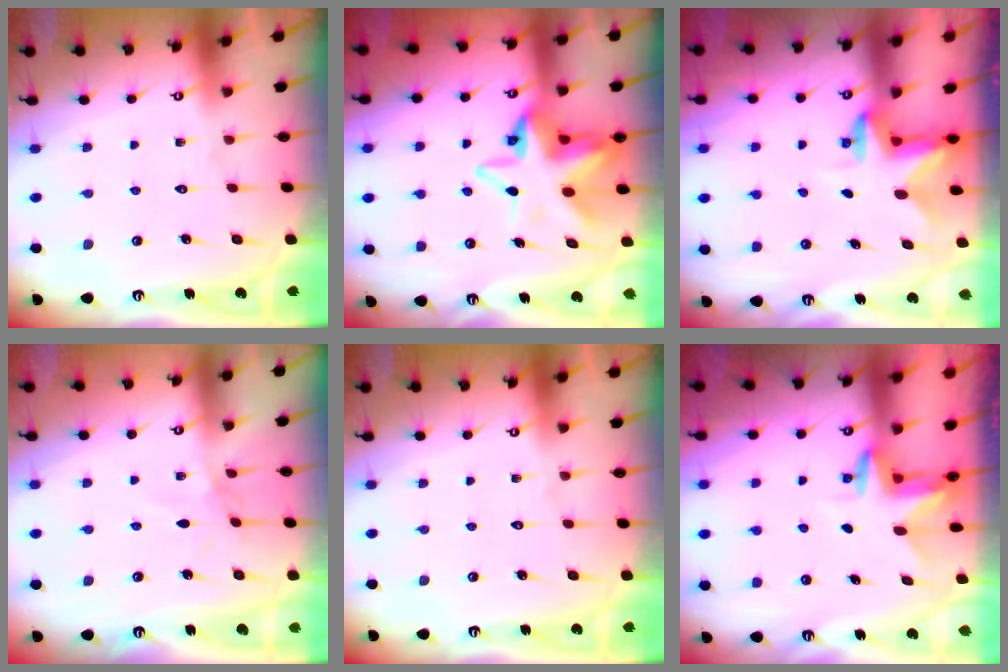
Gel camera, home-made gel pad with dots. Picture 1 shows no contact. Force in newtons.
{"total": 11.4, "press": 11.3, "slide": 1.3}
{"total": 2.6, "press": 2.5, "slide": 0.5}
{"total": 2.2, "press": 2.1, "slide": 0.5}
{"total": 0.0}
{"total": 3.3, "press": 3.3, "slide": 0.3}